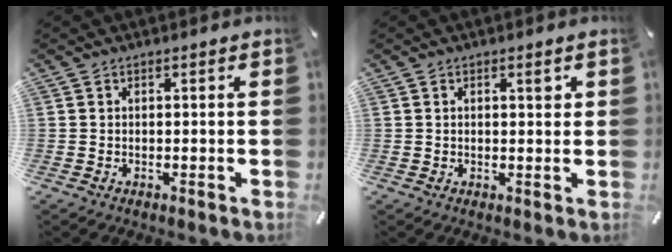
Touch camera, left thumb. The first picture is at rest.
{"total": 2.3, "force": [0.9, 0.5, 2.0], "torque": [-0.033, -0.001, 0.012]}